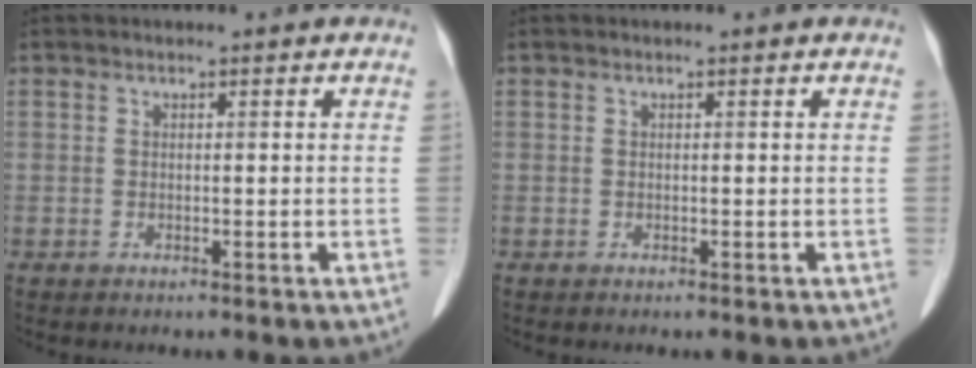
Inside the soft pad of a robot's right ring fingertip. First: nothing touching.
{"total": 0.0}